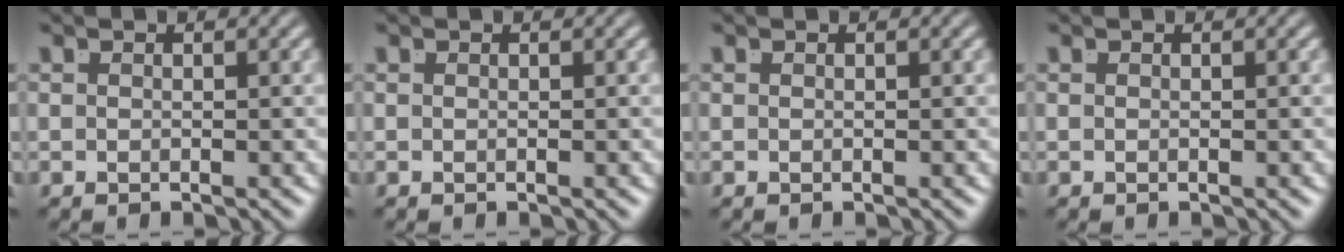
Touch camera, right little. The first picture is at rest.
{"total": 0.0}
{"total": 0.0}
{"total": 0.0}